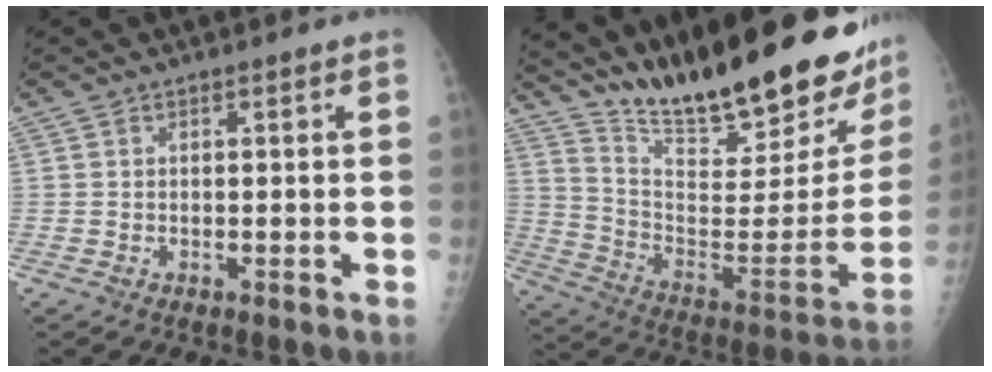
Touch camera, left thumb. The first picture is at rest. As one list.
[{"total": 29.7, "force": [23.6, 6.6, 16.8], "torque": [-0.235, -0.131, 0.355]}]